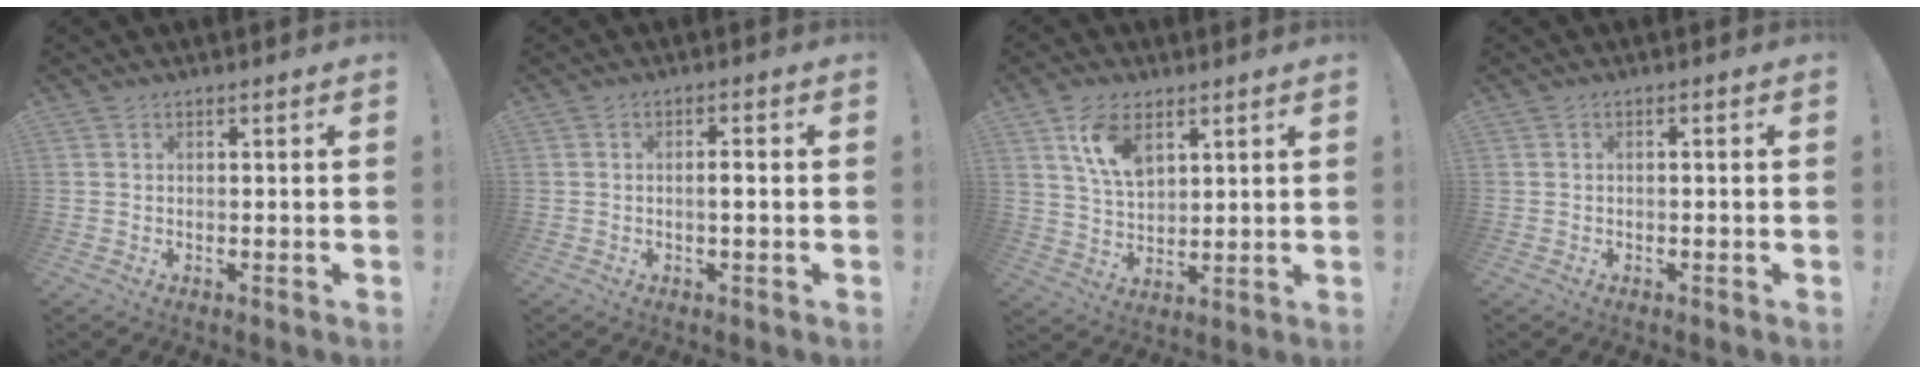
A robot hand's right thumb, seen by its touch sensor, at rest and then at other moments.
{"total": 2.5, "force": [-0.5, 0.3, 2.5], "torque": [-0.042, 0.003, -0.012]}
{"total": 10.6, "force": [5.8, 6.1, 6.4], "torque": [-0.114, -0.015, 0.111]}
{"total": 0.9, "force": [-0.6, -0.2, 0.7], "torque": [-0.016, 0.001, -0.010]}